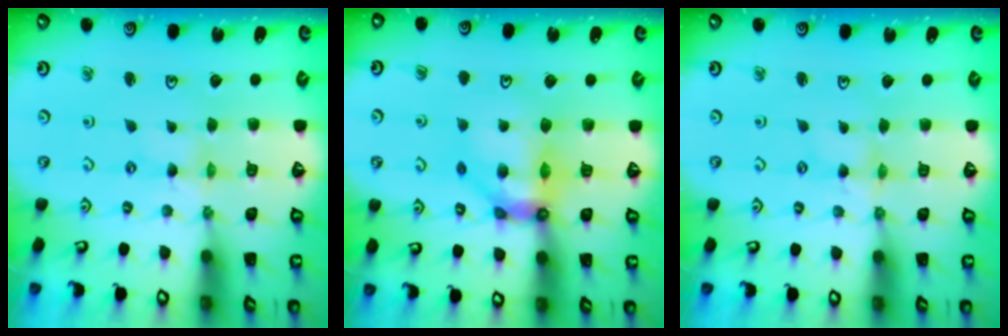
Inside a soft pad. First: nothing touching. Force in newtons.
{"total": 10.4, "press": 10.4, "slide": 1.2}
{"total": 1.1, "press": 1.1, "slide": 0.2}